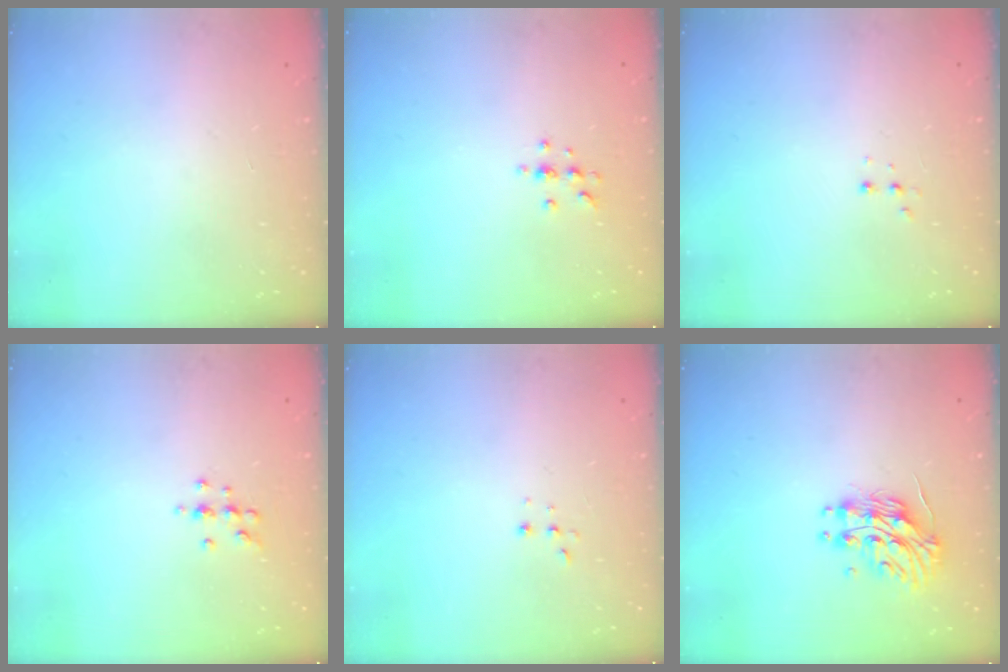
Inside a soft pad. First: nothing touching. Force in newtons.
{"total": 4.8, "press": 4.7, "slide": 0.6}
{"total": 3.0, "press": 2.9, "slide": 0.7}
{"total": 4.9, "press": 4.8, "slide": 0.7}
{"total": 2.2, "press": 2.2, "slide": 0.5}
{"total": 13.2, "press": 13.2, "slide": 0.8}